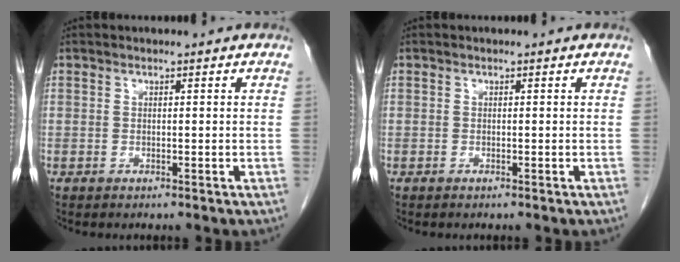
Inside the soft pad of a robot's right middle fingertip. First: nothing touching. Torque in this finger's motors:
{"motor_torque": [-0.02, -0.01, 0.06, 0.01]}